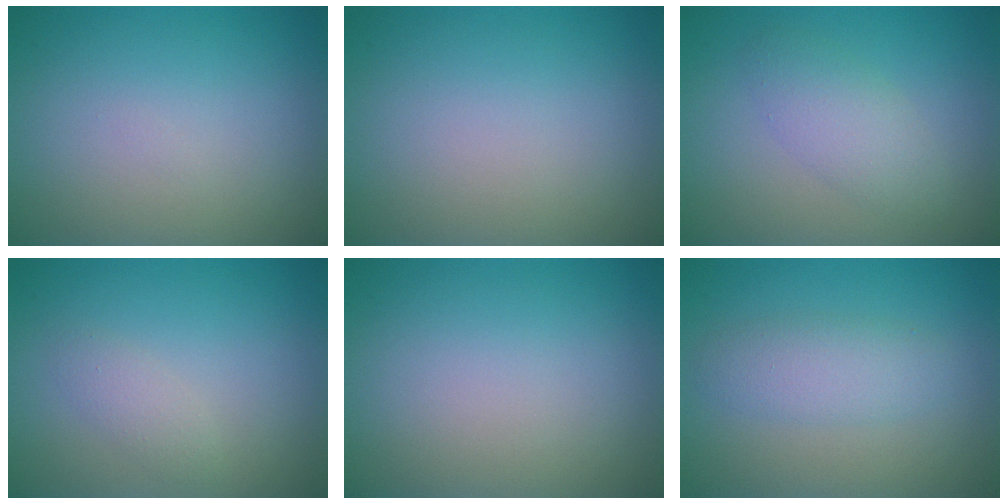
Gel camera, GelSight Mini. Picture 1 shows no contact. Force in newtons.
{"total": 0.0}
{"total": 2.8, "press": 2.8, "slide": 0.2}
{"total": 1.3, "press": 1.3, "slide": 0.1}
{"total": 0.0}
{"total": 2.9, "press": 2.9, "slide": 0.1}